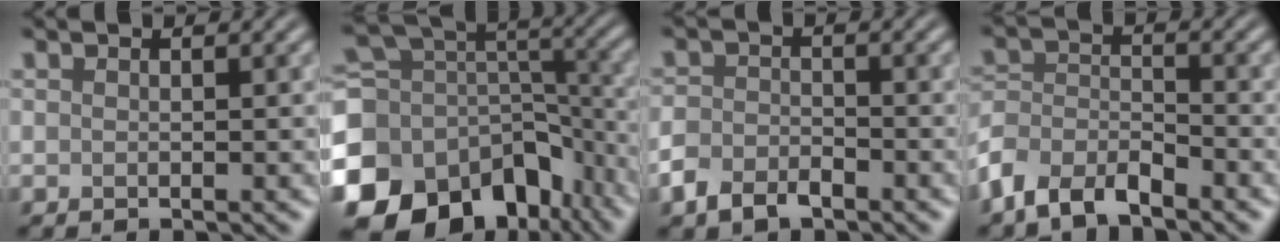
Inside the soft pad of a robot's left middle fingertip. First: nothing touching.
{"total": 15.2, "force": [-7.9, 10.8, 7.2], "torque": [-0.190, -0.014, -0.125]}
{"total": 3.1, "force": [-2.1, 1.7, 1.4], "torque": [-0.028, -0.002, -0.049]}
{"total": 5.2, "force": [-4.0, 2.3, 2.3], "torque": [-0.044, -0.002, -0.089]}